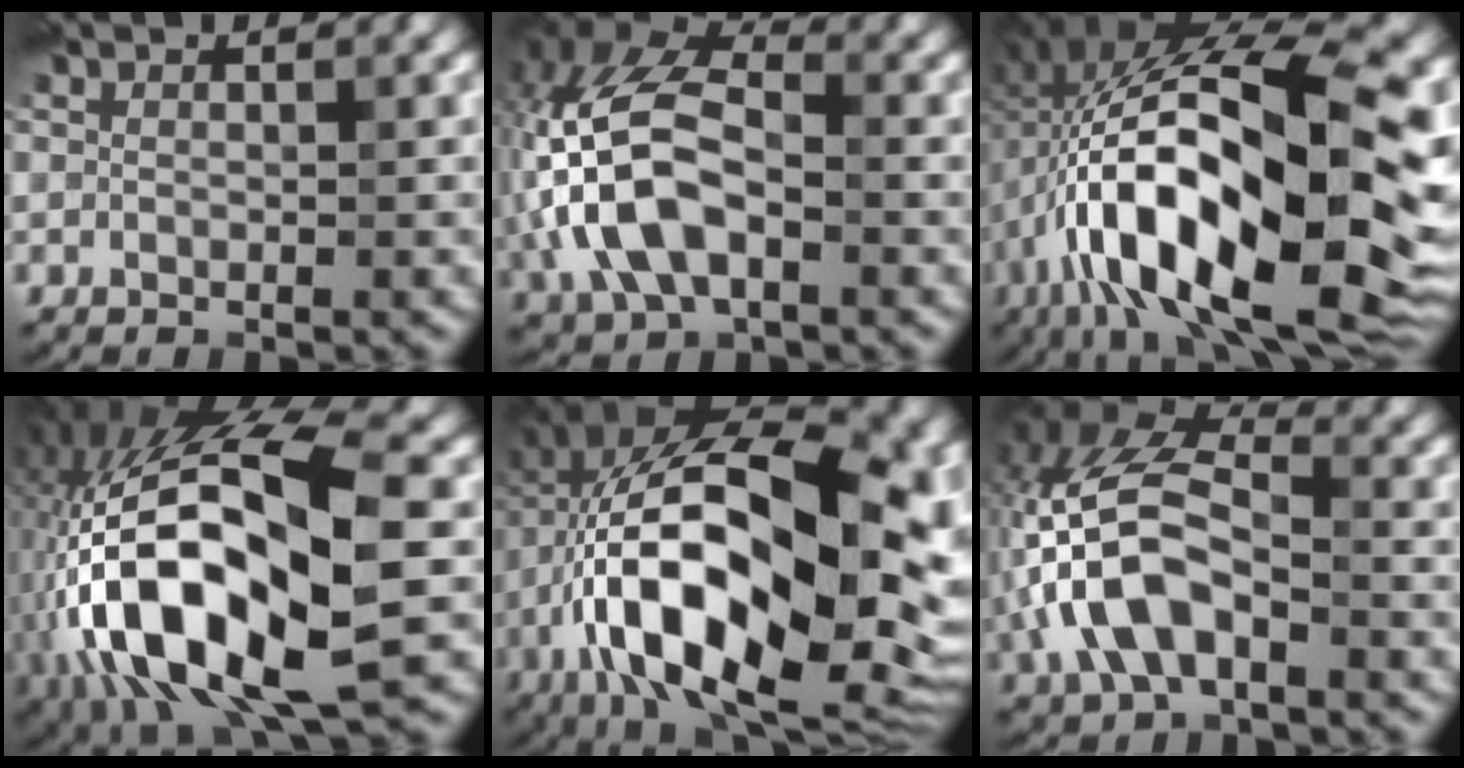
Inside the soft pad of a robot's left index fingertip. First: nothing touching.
{"total": 10.9, "force": [-1.4, 6.1, 8.9], "torque": [-0.201, 0.020, -0.041]}
{"total": 19.1, "force": [-4.4, 6.8, 17.3], "torque": [-0.298, 0.036, -0.069]}
{"total": 15.1, "force": [-4.5, 6.3, 12.9], "torque": [-0.223, 0.010, -0.075]}
{"total": 19.1, "force": [-3.2, 8.8, 16.6], "torque": [-0.281, 0.027, -0.055]}
{"total": 9.0, "force": [-2.3, 4.6, 7.4], "torque": [-0.165, 0.022, -0.052]}